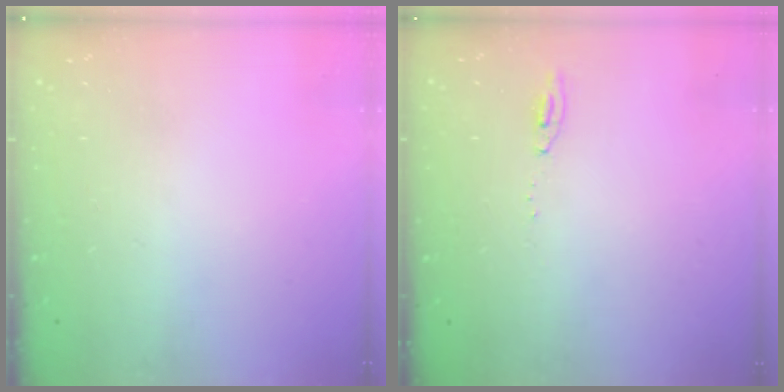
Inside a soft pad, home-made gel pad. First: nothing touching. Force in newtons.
{"total": 5.2, "press": 5.2, "slide": 0.5}